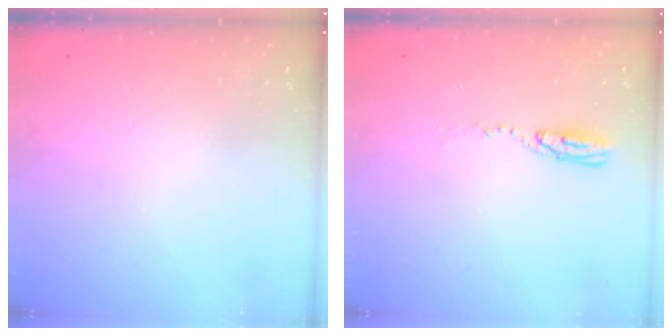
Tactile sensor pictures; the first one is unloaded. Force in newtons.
{"total": 4.8, "press": 4.7, "slide": 0.4}